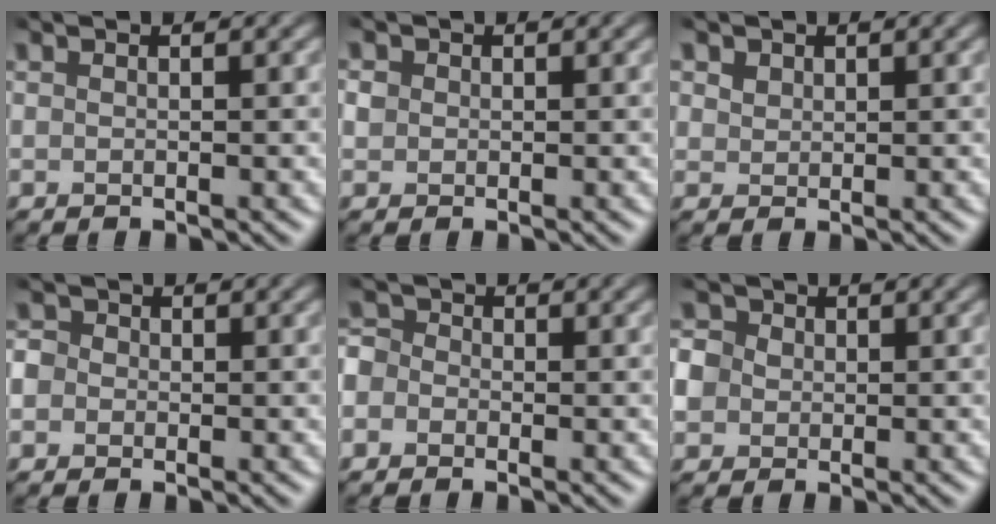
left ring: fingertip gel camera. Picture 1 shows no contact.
{"total": 2.4, "force": [-1.2, -0.7, -1.9], "torque": [0.009, -0.012, -0.004]}
{"total": 2.0, "force": [-0.5, -0.8, -1.8], "torque": [0.004, -0.015, 0.014]}
{"total": 2.8, "force": [-2.0, 0.1, -1.9], "torque": [0.011, -0.016, -0.024]}
{"total": 3.6, "force": [-2.8, 0.0, -2.2], "torque": [0.022, -0.015, -0.039]}
{"total": 2.5, "force": [-1.8, 0.6, -1.7], "torque": [0.006, -0.015, -0.017]}